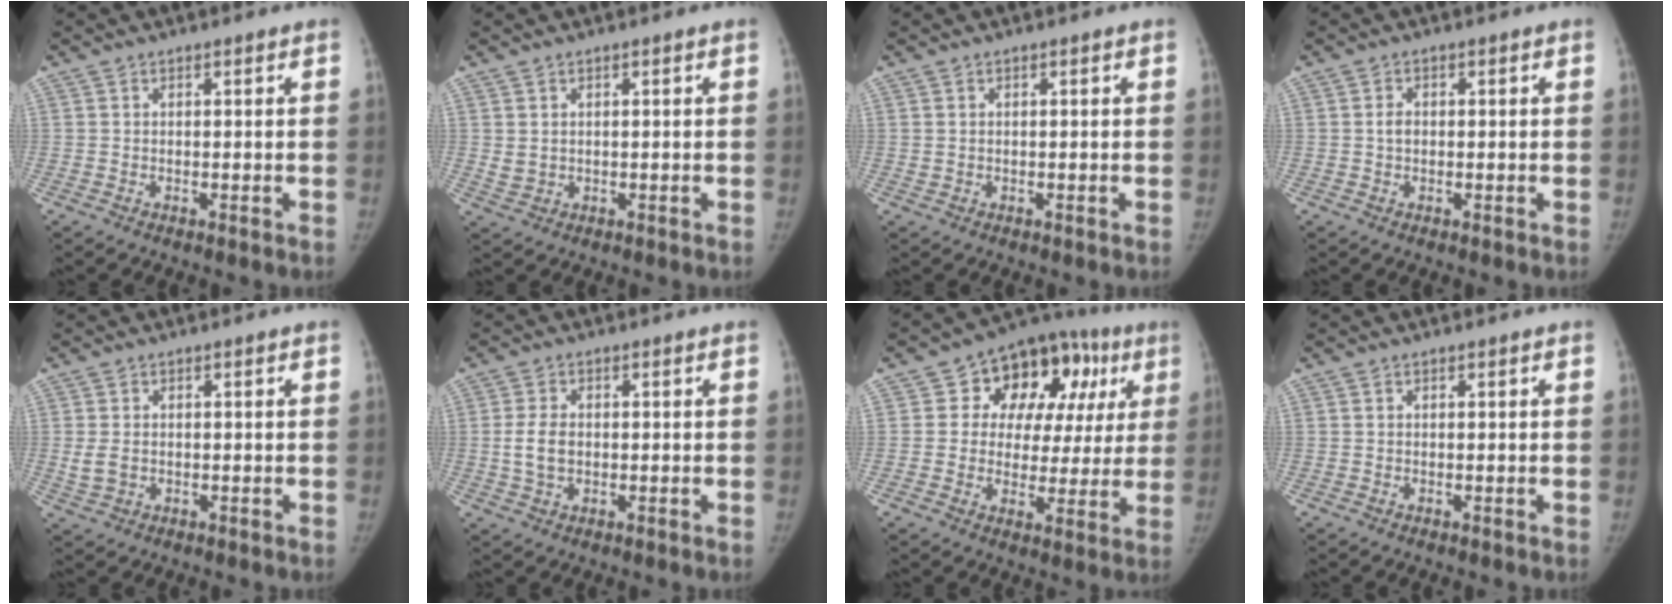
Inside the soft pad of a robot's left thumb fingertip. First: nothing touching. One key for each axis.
{"total": 2.0, "fx": 0.4, "fy": 1.6, "fz": 1.1, "tx": -0.016, "ty": -0.004, "tz": 0.016}
{"total": 0.6, "fx": 0.1, "fy": 0.5, "fz": 0.3, "tx": -0.004, "ty": 0.000, "tz": 0.004}
{"total": 1.5, "fx": 0.0, "fy": 1.1, "fz": 1.0, "tx": -0.014, "ty": 0.004, "tz": -0.002}
{"total": 3.1, "fx": -0.2, "fy": 2.3, "fz": 2.1, "tx": -0.045, "ty": 0.000, "tz": 0.000}
{"total": 4.5, "fx": -0.3, "fy": 3.0, "fz": 3.4, "tx": -0.067, "ty": 0.003, "tz": -0.006}
{"total": 17.7, "fx": 6.0, "fy": 12.2, "fz": 11.2, "tx": -0.084, "ty": 0.017, "tz": 0.077}
{"total": 0.0}